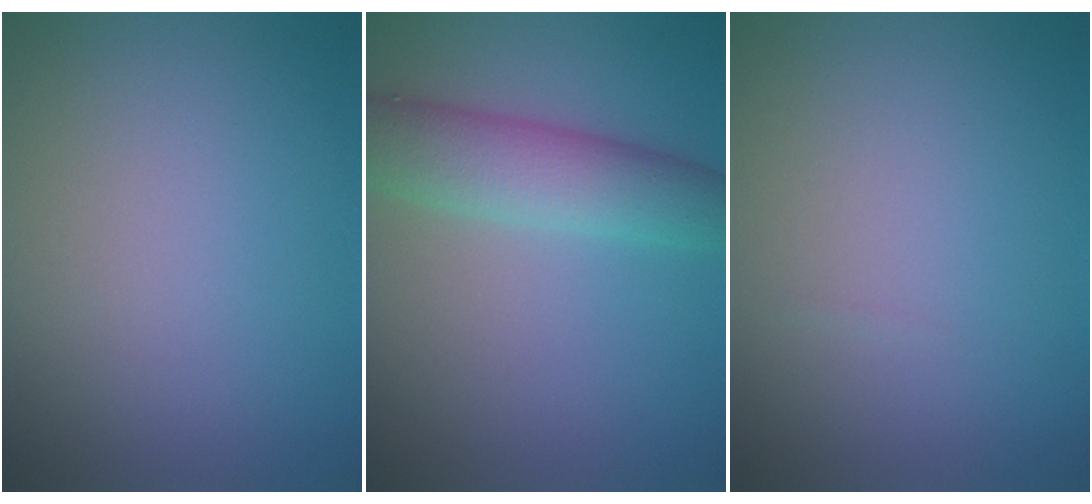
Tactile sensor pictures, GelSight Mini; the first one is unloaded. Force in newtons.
{"total": 5.2, "press": 5.2, "slide": 0.1}
{"total": 0.0}